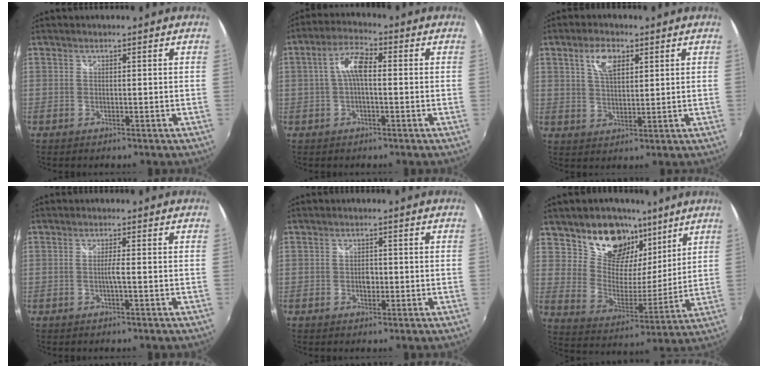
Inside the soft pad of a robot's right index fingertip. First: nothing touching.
{"total": 5.8, "force": [0.0, 2.0, 5.5], "torque": [-0.110, 0.018, -0.001]}
{"total": 6.0, "force": [2.9, 2.9, 4.5], "torque": [-0.080, 0.009, 0.053]}
{"total": 1.7, "force": [-0.5, -0.4, 1.5], "torque": [-0.027, -0.001, -0.012]}
{"total": 1.9, "force": [-0.5, 1.4, 1.3], "torque": [-0.023, 0.002, -0.009]}
{"total": 15.9, "force": [10.3, 10.2, 6.5], "torque": [-0.124, 0.004, 0.181]}